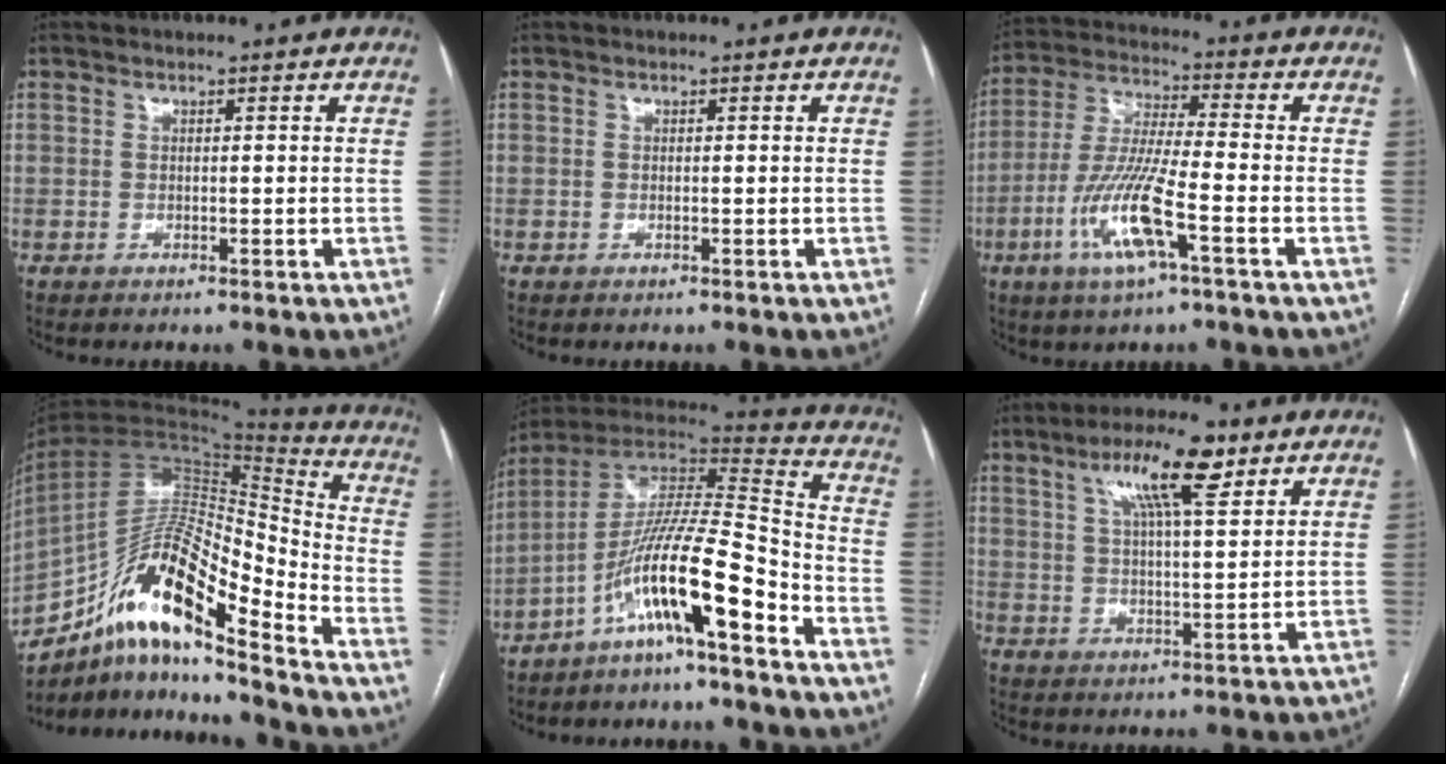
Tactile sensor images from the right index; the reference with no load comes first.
{"total": 0.0}
{"total": 12.1, "force": [-4.7, 1.0, 11.1], "torque": [-0.233, -0.010, -0.093]}
{"total": 19.1, "force": [-12.6, 3.0, 14.0], "torque": [-0.259, 0.014, -0.223]}
{"total": 15.4, "force": [-8.3, 0.5, 13.0], "torque": [-0.242, 0.010, -0.152]}
{"total": 10.5, "force": [5.8, 2.1, 8.5], "torque": [-0.151, 0.014, 0.095]}